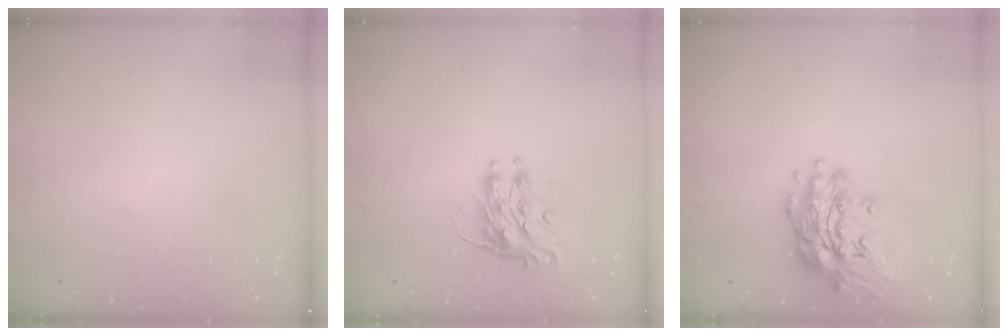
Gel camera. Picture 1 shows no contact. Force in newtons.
{"total": 8.7, "press": 8.7, "slide": 0.3}
{"total": 16.9, "press": 16.6, "slide": 3.1}